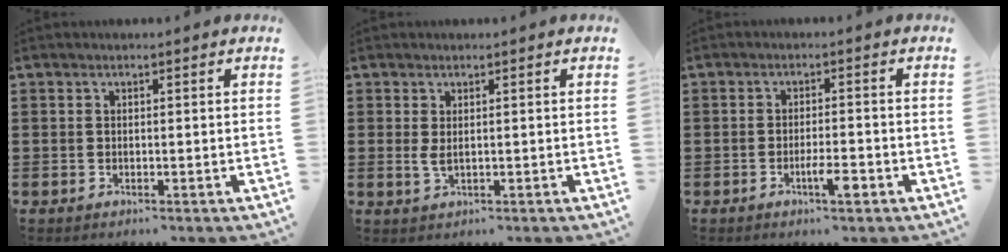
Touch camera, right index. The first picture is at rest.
{"total": 1.7, "force": [0.4, 0.4, 1.6], "torque": [-0.040, -0.005, 0.005]}
{"total": 3.8, "force": [-2.0, 0.7, 3.2], "torque": [-0.058, -0.003, -0.036]}